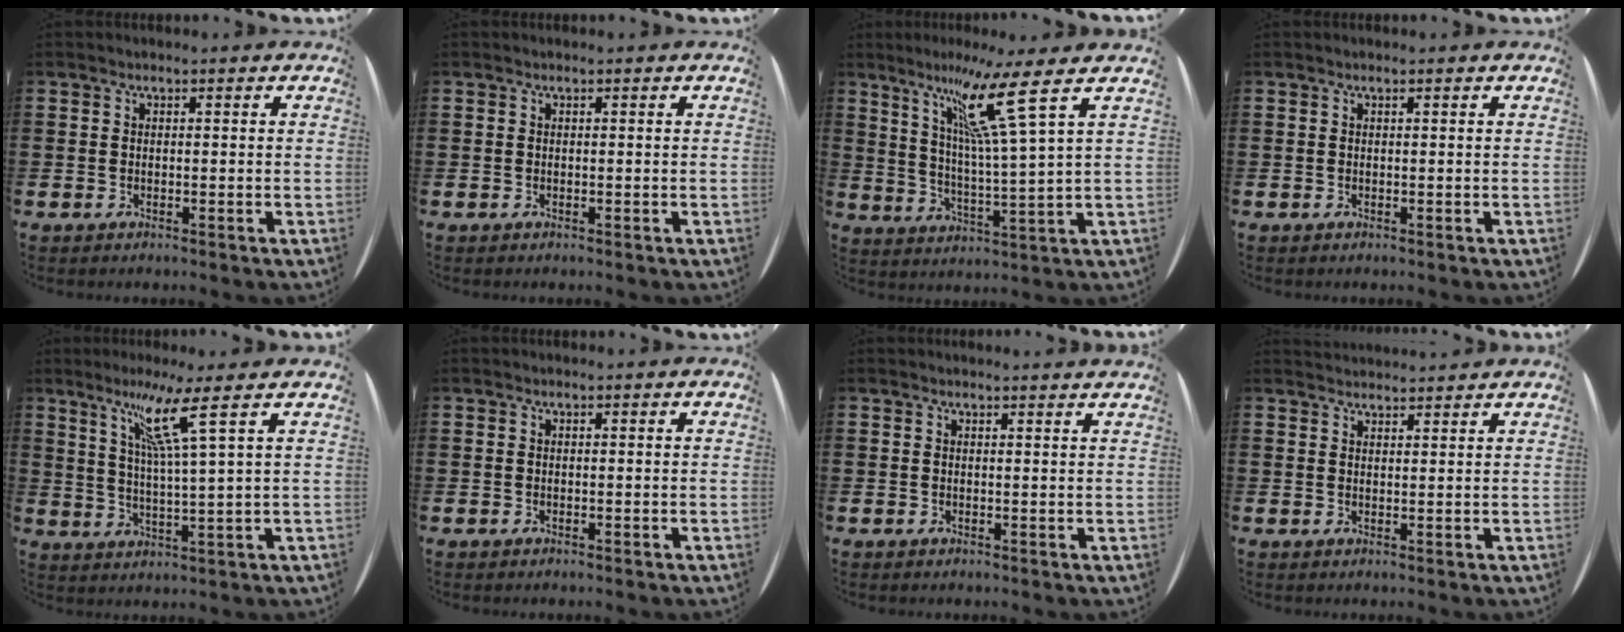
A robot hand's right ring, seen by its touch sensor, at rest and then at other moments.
{"total": 0.0}
{"total": 11.1, "force": [6.6, -0.6, 8.9], "torque": [-0.183, -0.016, 0.103]}
{"total": 0.0}
{"total": 8.1, "force": [4.9, -0.9, 6.3], "torque": [-0.138, -0.003, 0.079]}
{"total": 0.0}
{"total": 0.8, "force": [0.8, -0.2, 0.0], "torque": [0.002, 0.000, 0.015]}
{"total": 1.8, "force": [1.8, -0.1, -0.4], "torque": [0.004, -0.002, 0.034]}